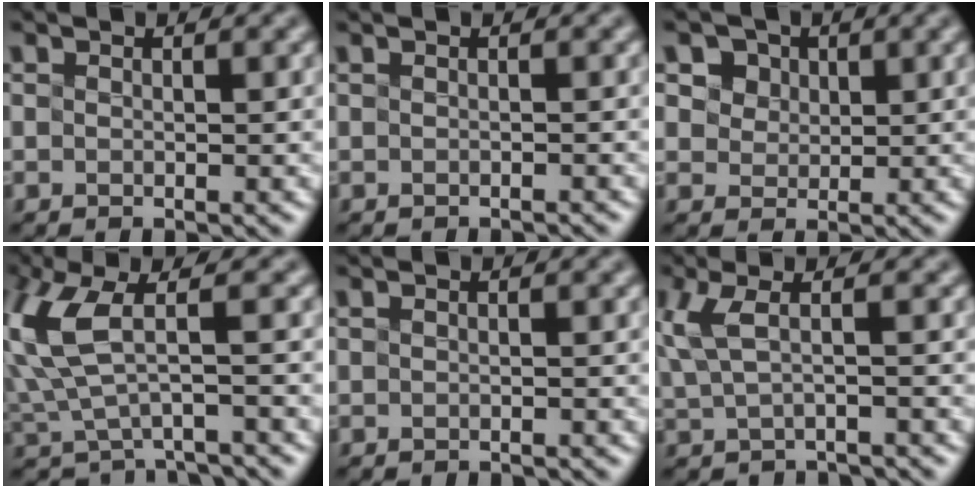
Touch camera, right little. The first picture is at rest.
{"total": 0.8, "force": [-0.7, 0.1, 0.4], "torque": [0.002, -0.010, -0.017]}
{"total": 3.9, "force": [2.3, 2.9, 1.3], "torque": [-0.041, 0.004, 0.044]}
{"total": 5.8, "force": [-0.1, 2.7, 5.1], "torque": [-0.131, -0.017, 0.006]}
{"total": 0.8, "force": [-0.7, 0.1, 0.4], "torque": [0.002, -0.011, -0.018]}
{"total": 2.6, "force": [0.0, 0.6, 2.5], "torque": [-0.060, -0.010, 0.011]}